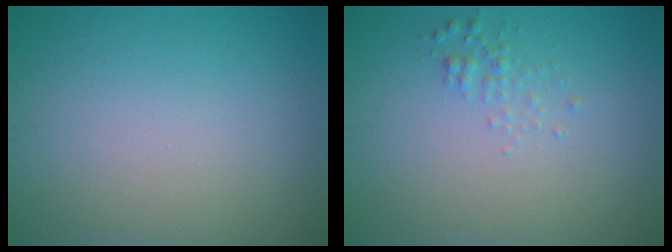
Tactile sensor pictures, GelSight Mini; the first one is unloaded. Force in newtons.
{"total": 1.1, "press": 1.1, "slide": 0.0}